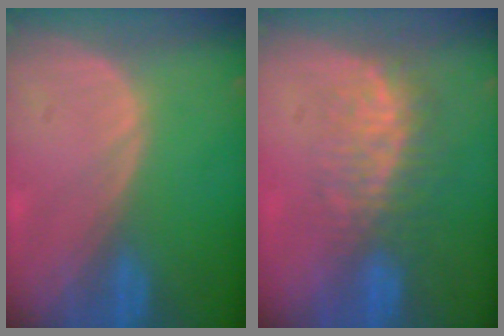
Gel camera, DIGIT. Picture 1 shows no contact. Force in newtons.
{"total": 8.0, "press": 7.4, "slide": 3.0}